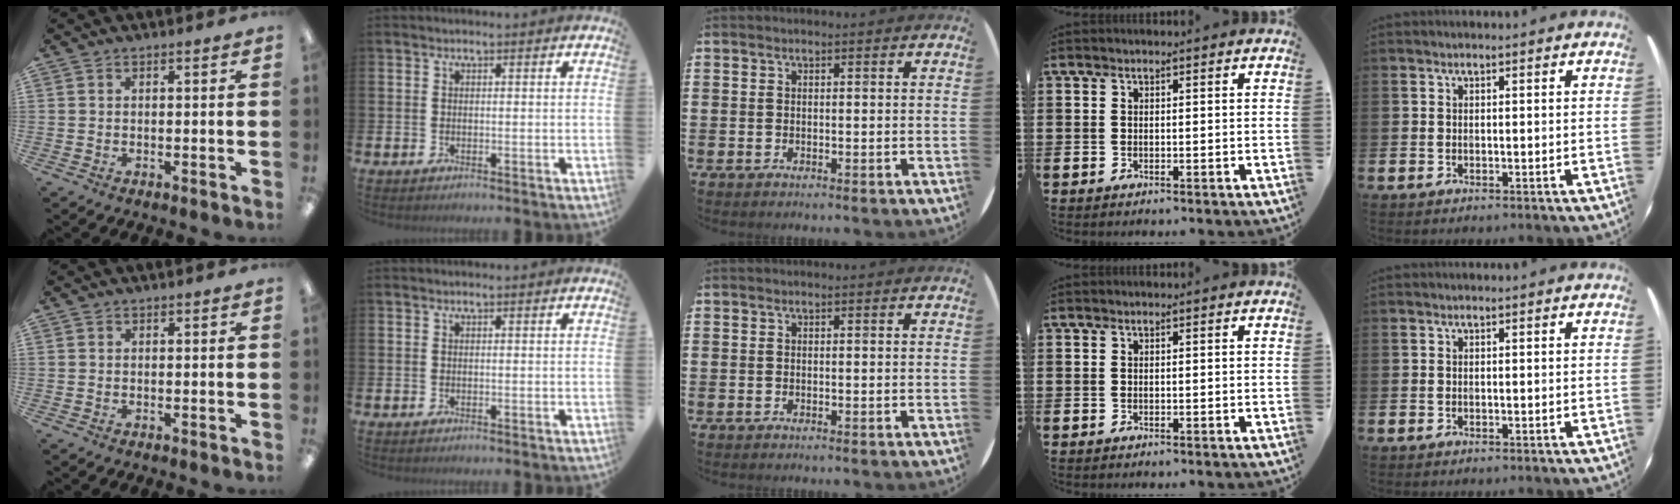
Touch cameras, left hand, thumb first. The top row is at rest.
{}